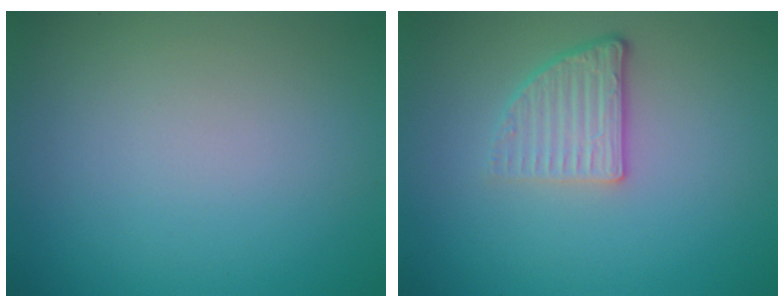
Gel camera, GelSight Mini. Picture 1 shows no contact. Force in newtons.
{"total": 3.0, "press": 2.3, "slide": 1.8}